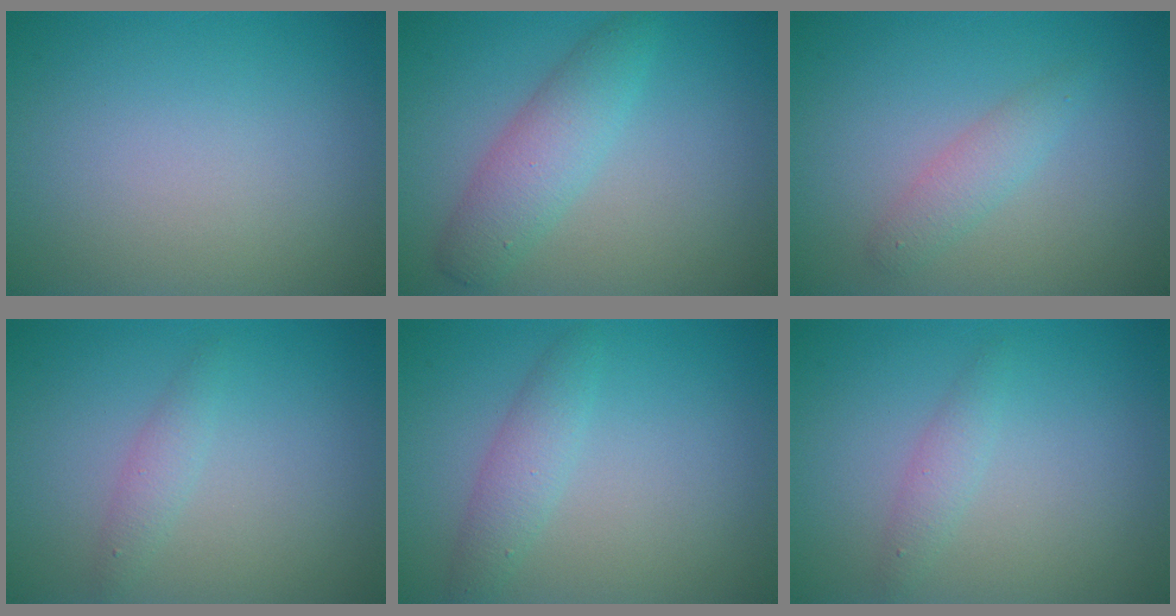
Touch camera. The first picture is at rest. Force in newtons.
{"total": 3.7, "press": 3.7, "slide": 0.0}
{"total": 1.9, "press": 1.9, "slide": 0.0}
{"total": 1.4, "press": 1.4, "slide": 0.0}
{"total": 2.3, "press": 2.3, "slide": 0.1}
{"total": 1.4, "press": 1.4, "slide": 0.0}